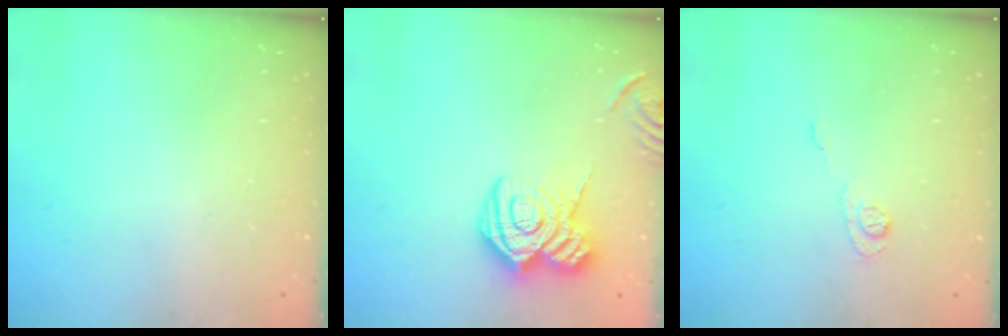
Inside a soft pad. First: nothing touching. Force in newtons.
{"total": 16.3, "press": 16.2, "slide": 1.2}
{"total": 6.4, "press": 6.3, "slide": 0.6}